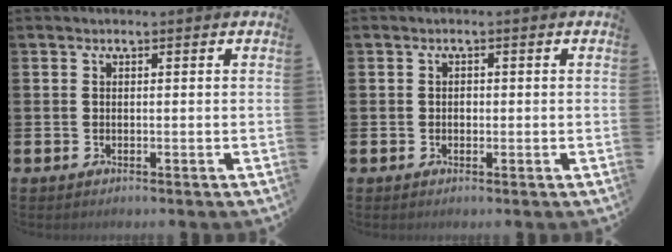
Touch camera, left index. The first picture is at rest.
{"total": 0.7, "force": [-0.1, 0.6, 0.3], "torque": [-0.006, 0.005, -0.003]}